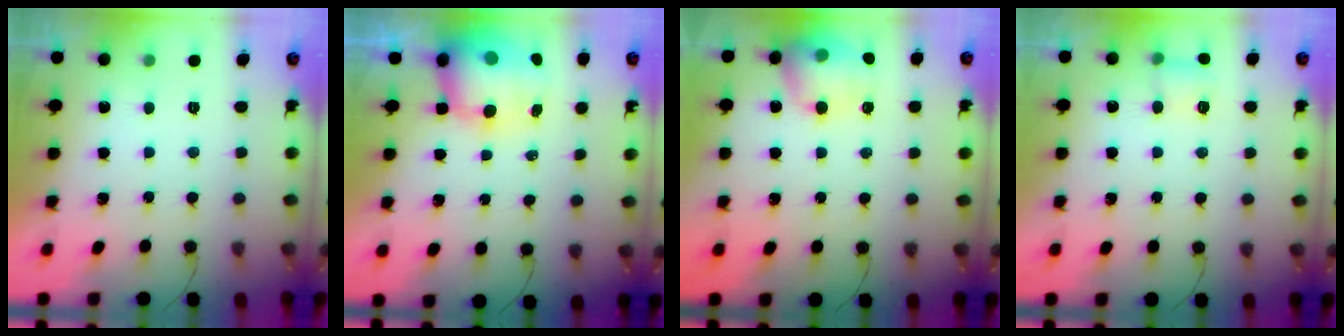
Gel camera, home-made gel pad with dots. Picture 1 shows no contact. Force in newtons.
{"total": 13.3, "press": 12.9, "slide": 3.3}
{"total": 15.3, "press": 15.1, "slide": 2.0}
{"total": 4.2, "press": 4.0, "slide": 1.1}